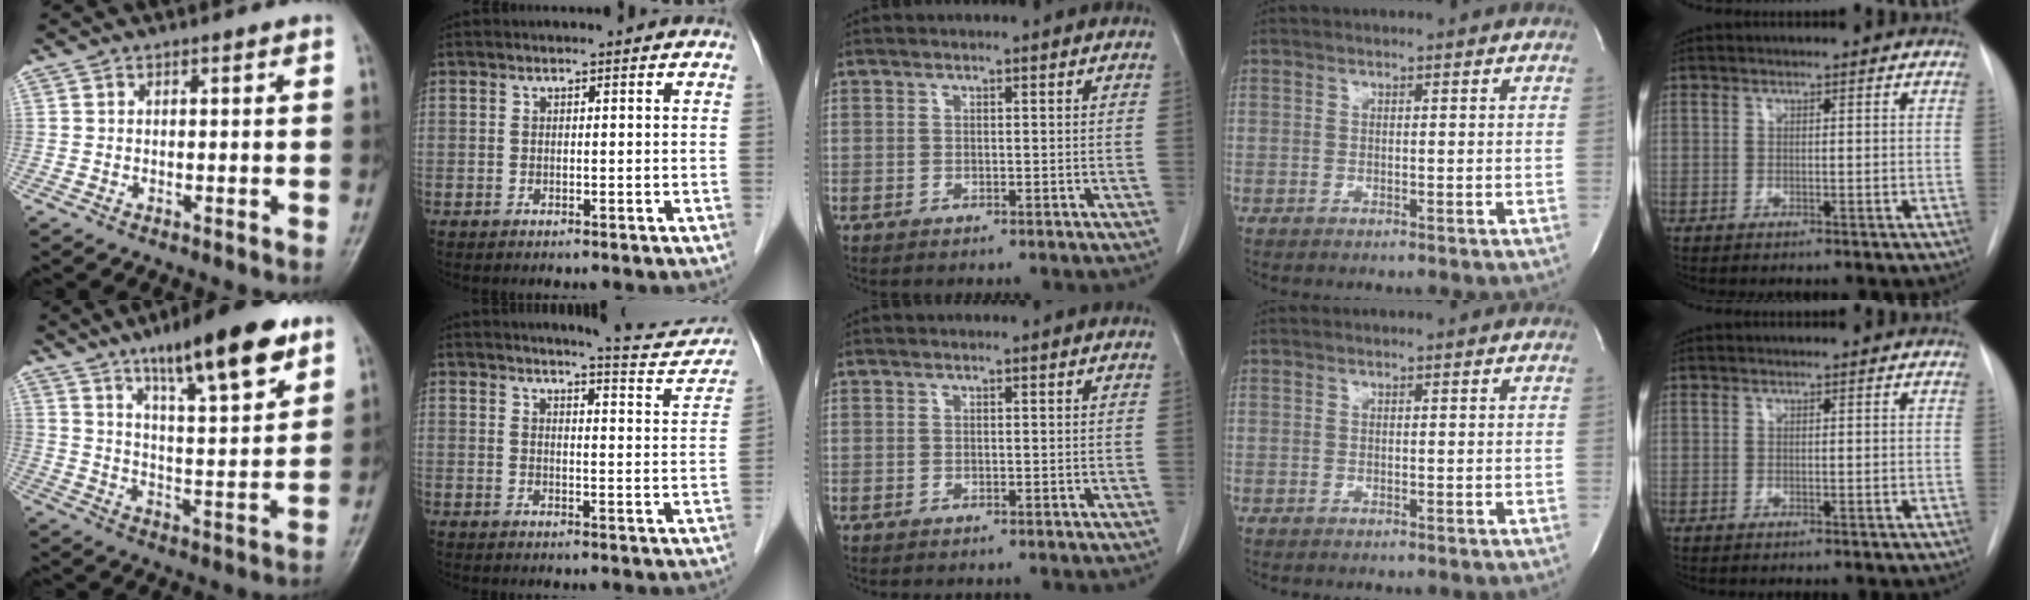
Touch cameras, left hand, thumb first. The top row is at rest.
{"thumb": {"total": 18.1, "force": [11.2, 4.4, 13.6], "torque": [-0.185, -0.051, 0.180]}, "index": {"total": 9.2, "force": [9.0, 0.7, 2.0], "torque": [-0.019, -0.026, 0.095]}}